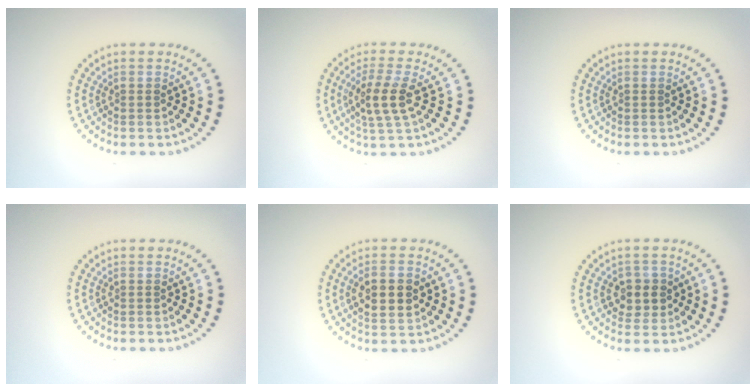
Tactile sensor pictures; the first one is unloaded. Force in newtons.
{"total": 3.4, "press": 3.0, "slide": 1.5}
{"total": 0.0}
{"total": 0.0}
{"total": 3.4, "press": 3.4, "slide": 0.4}
{"total": 2.4, "press": 2.3, "slide": 0.8}